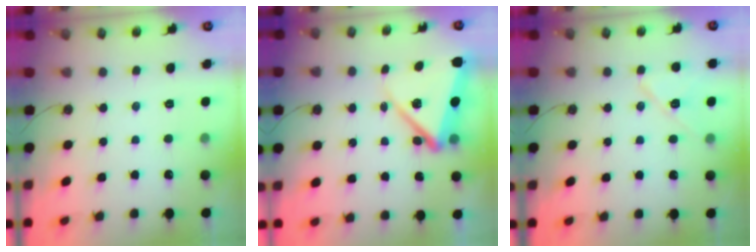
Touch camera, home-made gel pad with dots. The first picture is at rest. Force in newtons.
{"total": 12.1, "press": 12.0, "slide": 1.5}
{"total": 9.2, "press": 9.2, "slide": 1.1}